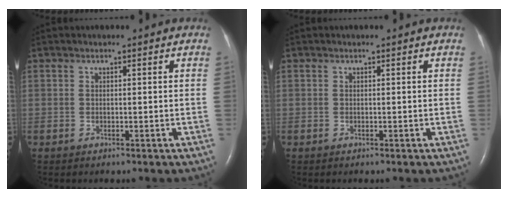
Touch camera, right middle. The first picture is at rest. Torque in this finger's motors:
{"motor_torque": [0.00, 0.00, 0.00, 0.01]}